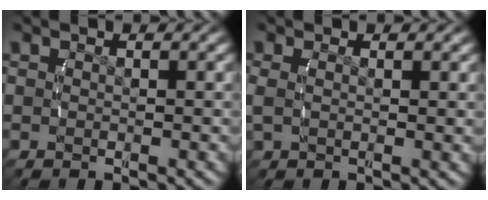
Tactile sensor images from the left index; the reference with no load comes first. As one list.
[{"total": 1.7, "force": [0.4, 0.7, 1.5], "torque": [-0.043, -0.008, 0.014]}]